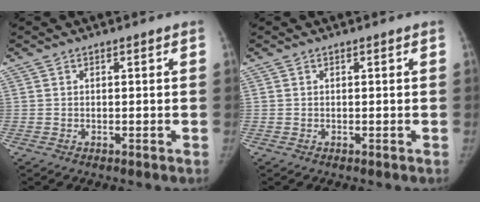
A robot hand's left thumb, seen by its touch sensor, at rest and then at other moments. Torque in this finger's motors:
{"motor_torque": [0.03, 0.00, 0.15, 0.11, 0.03]}